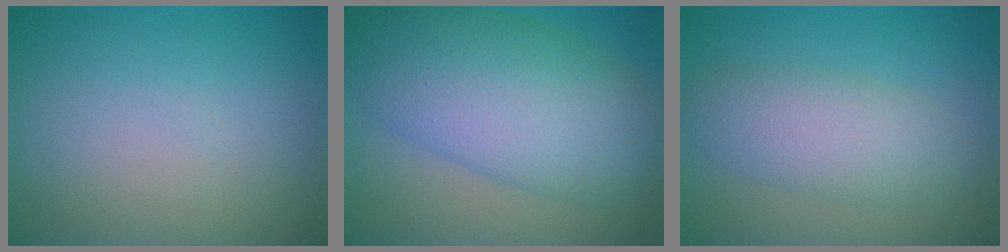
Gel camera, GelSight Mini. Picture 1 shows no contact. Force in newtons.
{"total": 11.5, "press": 11.5, "slide": 0.1}
{"total": 4.7, "press": 4.7, "slide": 0.1}